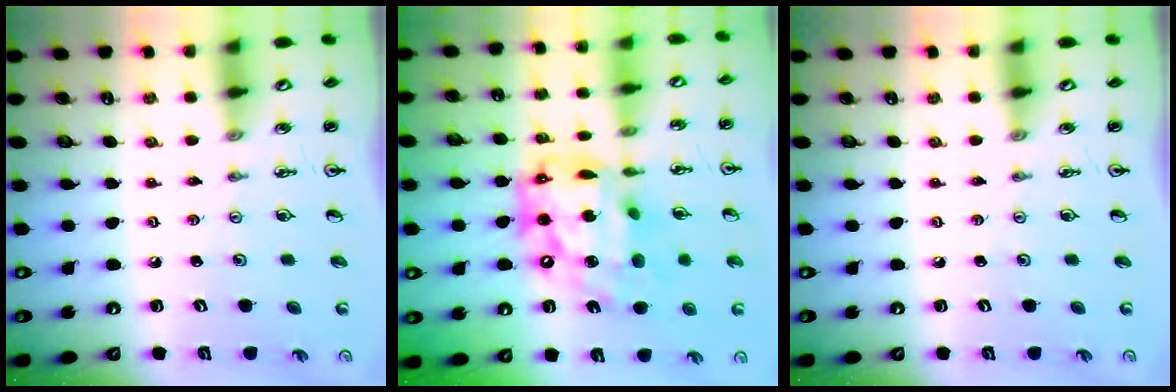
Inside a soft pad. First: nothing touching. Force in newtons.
{"total": 20.7, "press": 20.6, "slide": 1.8}
{"total": 0.0}